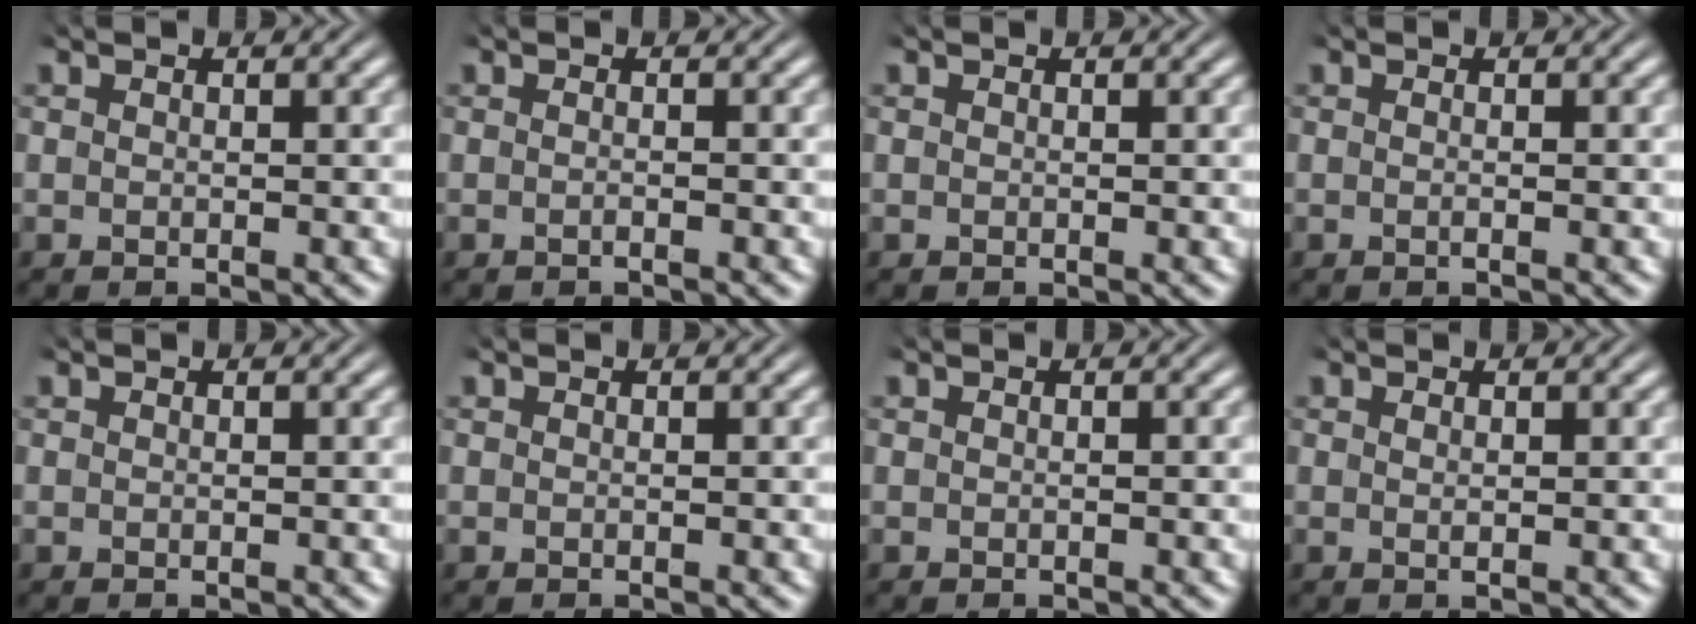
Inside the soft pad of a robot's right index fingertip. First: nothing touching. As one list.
[{"total": 0.7, "force": [-0.6, 0.0, 0.3], "torque": [-0.008, 0.002, -0.014]}, {"total": 0.0}, {"total": 0.6, "force": [-0.4, -0.2, 0.5], "torque": [-0.010, 0.000, -0.009]}, {"total": 0.0}, {"total": 0.0}, {"total": 0.0}, {"total": 0.6, "force": [0.1, -0.3, 0.5], "torque": [-0.008, -0.004, 0.003]}]